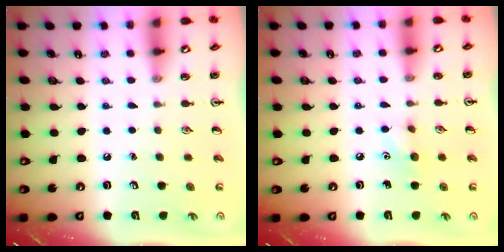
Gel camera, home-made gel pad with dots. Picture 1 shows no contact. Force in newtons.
{"total": 6.1, "press": 5.8, "slide": 1.6}